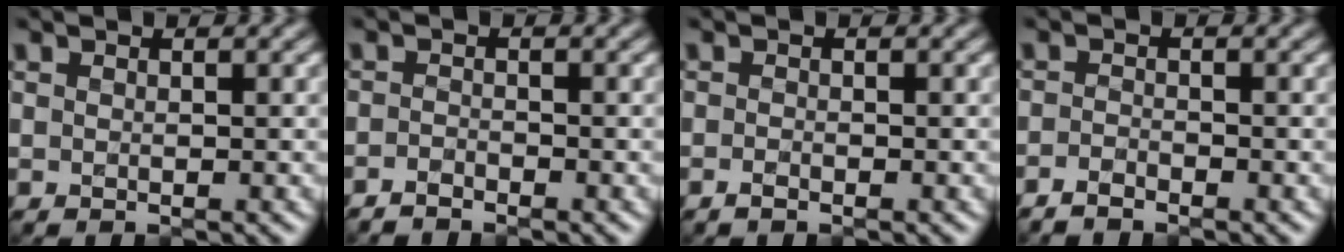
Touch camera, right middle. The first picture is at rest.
{"total": 1.2, "force": [-1.1, 0.2, 0.4], "torque": [-0.006, -0.001, -0.026]}
{"total": 0.7, "force": [-0.5, 0.2, 0.5], "torque": [-0.009, -0.002, -0.009]}
{"total": 1.4, "force": [-1.2, 0.3, 0.6], "torque": [-0.015, -0.002, -0.028]}